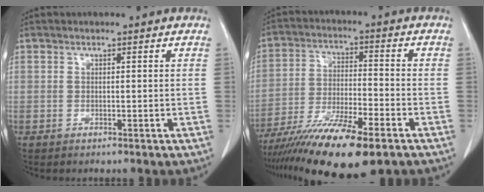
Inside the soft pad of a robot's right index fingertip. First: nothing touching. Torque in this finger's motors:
{"motor_torque": [1.10, -1.04, 1.05, 0.21]}